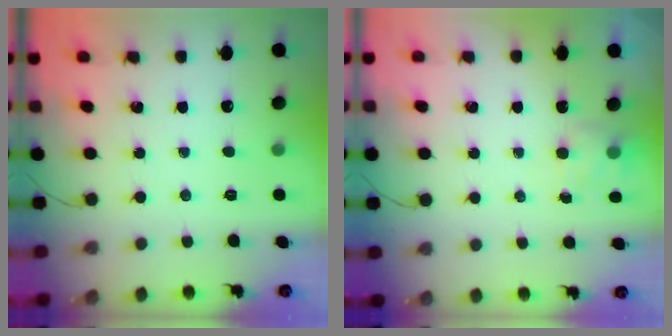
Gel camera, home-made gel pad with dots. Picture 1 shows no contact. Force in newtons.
{"total": 3.7, "press": 3.5, "slide": 1.2}